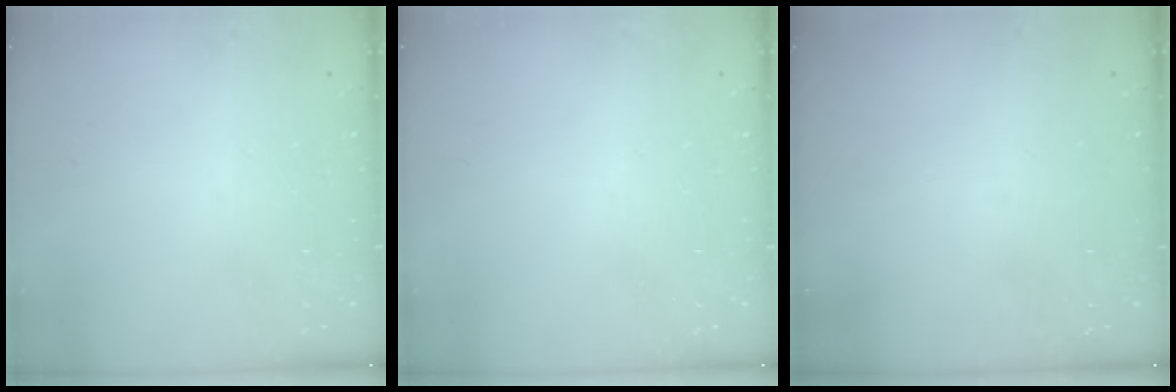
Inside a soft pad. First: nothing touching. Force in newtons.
{"total": 0.0}
{"total": 0.0}